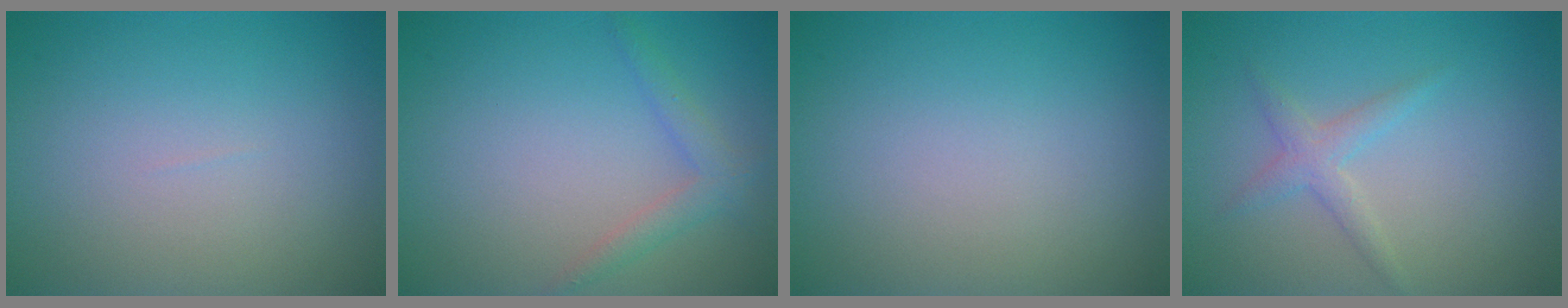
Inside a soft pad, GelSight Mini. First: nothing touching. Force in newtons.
{"total": 1.9, "press": 1.9, "slide": 0.2}
{"total": 0.0}
{"total": 1.9, "press": 1.9, "slide": 0.0}